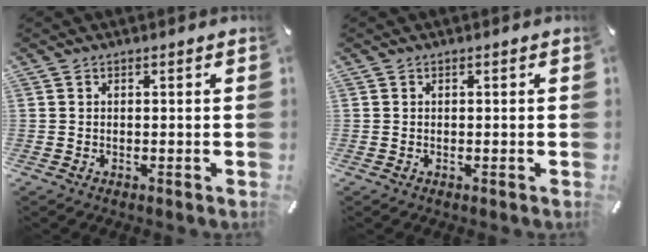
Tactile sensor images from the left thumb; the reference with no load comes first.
{"total": 0.0}